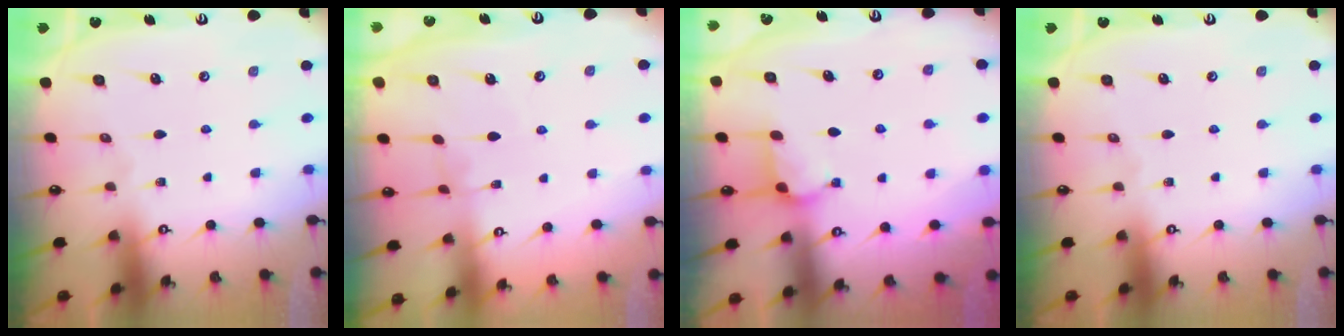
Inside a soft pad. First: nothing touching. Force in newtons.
{"total": 2.4, "press": 2.4, "slide": 0.3}
{"total": 3.2, "press": 3.1, "slide": 0.3}
{"total": 0.0}